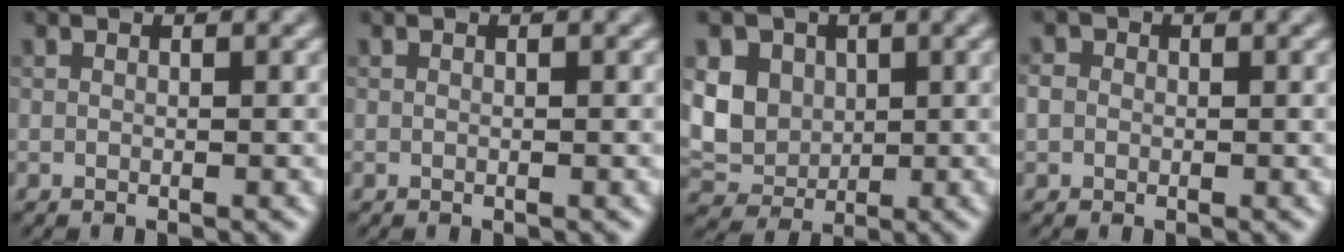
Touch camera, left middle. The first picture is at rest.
{"total": 0.0}
{"total": 5.6, "force": [1.2, 4.6, 3.0], "torque": [-0.068, 0.007, 0.016]}
{"total": 1.4, "force": [0.0, 1.3, 0.5], "torque": [-0.006, 0.003, -0.008]}